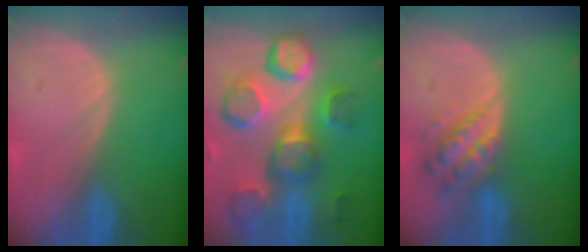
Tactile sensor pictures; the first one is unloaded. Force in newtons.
{"total": 12.6, "press": 11.1, "slide": 6.0}
{"total": 6.2, "press": 5.6, "slide": 2.7}